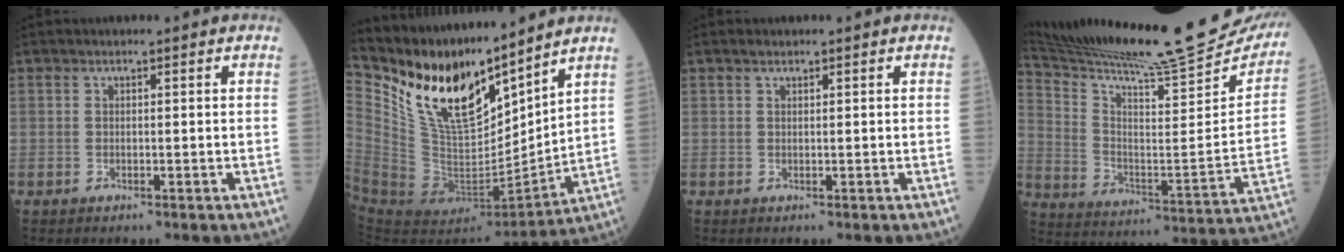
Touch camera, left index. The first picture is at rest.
{"total": 20.6, "force": [16.7, 6.1, 10.5], "torque": [-0.224, -0.013, 0.321]}
{"total": 0.6, "force": [0.5, 0.2, 0.3], "torque": [-0.010, 0.006, 0.010]}
{"total": 28.4, "force": [25.4, 1.3, 12.5], "torque": [-0.222, -0.078, 0.361]}